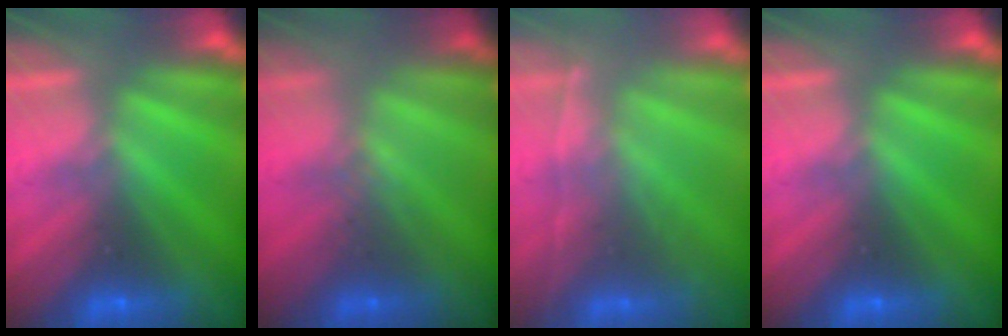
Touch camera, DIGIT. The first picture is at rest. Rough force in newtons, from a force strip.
{"total": 2.6}
{"total": 1.8}
{"total": 0.0}